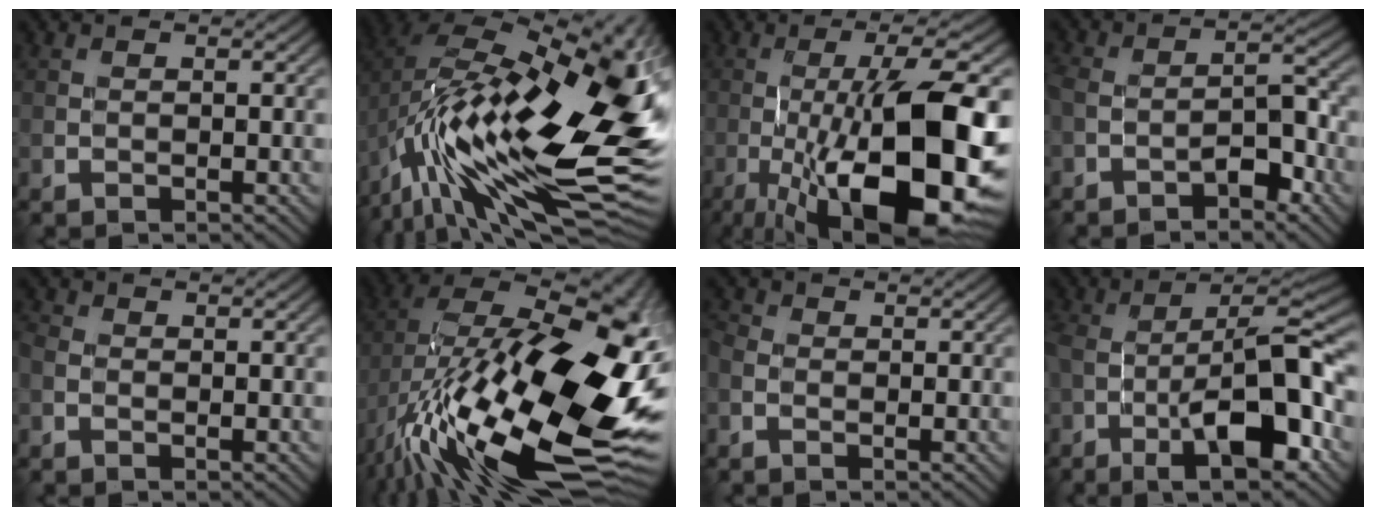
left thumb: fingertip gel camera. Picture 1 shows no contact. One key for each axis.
{"total": 19.7, "fx": -4.7, "fy": 9.0, "fz": 16.9, "tx": -0.320, "ty": -0.014, "tz": -0.080}
{"total": 18.7, "fx": -5.3, "fy": 5.7, "fz": 17.0, "tx": -0.271, "ty": 0.007, "tz": -0.084}
{"total": 6.2, "fx": -3.7, "fy": 2.6, "fz": 4.3, "tx": -0.069, "ty": 0.013, "tz": -0.069}
{"total": 1.5, "fx": -0.6, "fy": 1.0, "fz": 1.0, "tx": -0.024, "ty": 0.001, "tz": -0.020}
{"total": 21.4, "fx": -3.7, "fy": 10.1, "fz": 18.6, "tx": -0.335, "ty": -0.032, "tz": -0.060}
{"total": 1.9, "fx": -0.7, "fy": 1.3, "fz": 1.3, "tx": -0.030, "ty": 0.002, "tz": -0.024}
{"total": 14.2, "fx": -6.0, "fy": 4.8, "fz": 11.9, "tx": -0.190, "ty": 0.007, "tz": -0.103}